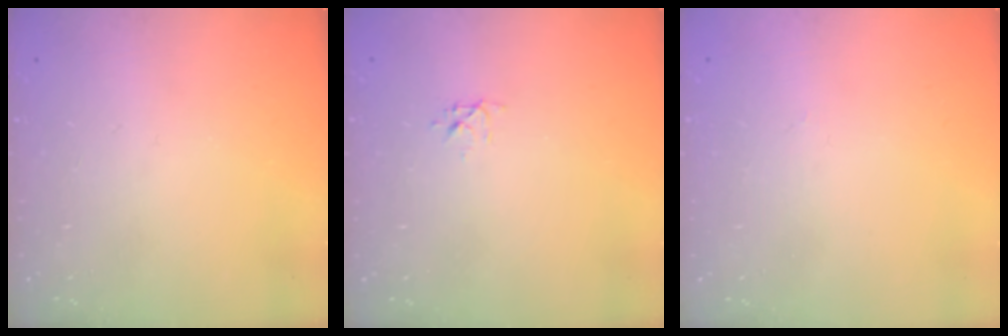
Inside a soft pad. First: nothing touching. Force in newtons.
{"total": 3.2, "press": 3.2, "slide": 0.3}
{"total": 0.0}